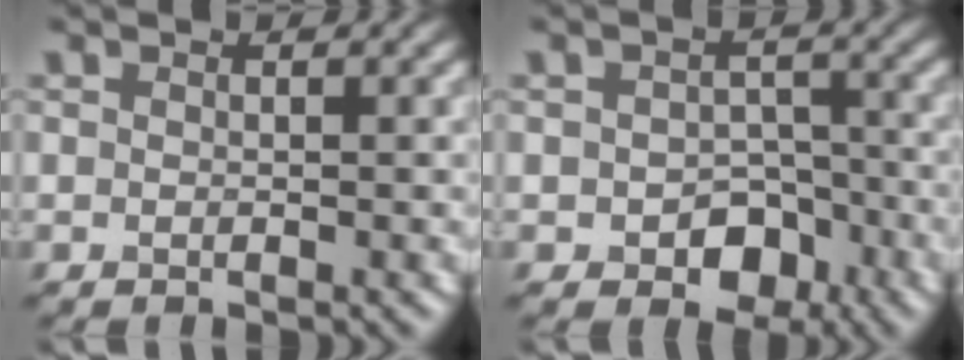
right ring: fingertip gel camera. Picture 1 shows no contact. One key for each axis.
{"total": 3.8, "fx": -1.4, "fy": 2.8, "fz": 2.1, "tx": -0.023, "ty": -0.002, "tz": -0.020}